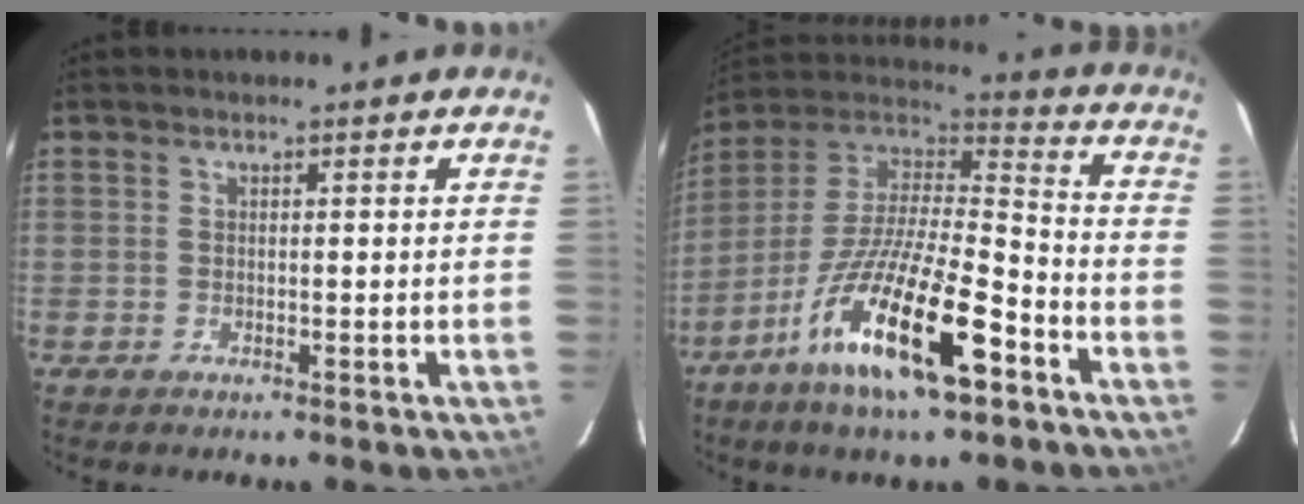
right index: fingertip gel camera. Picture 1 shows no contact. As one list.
[{"total": 21.9, "force": [-11.9, 5.6, 17.5], "torque": [-0.324, -0.035, -0.221]}]